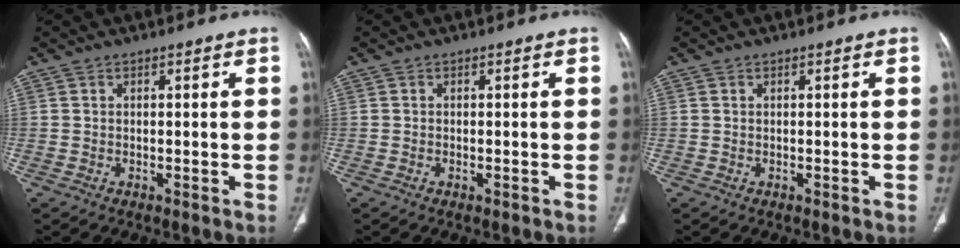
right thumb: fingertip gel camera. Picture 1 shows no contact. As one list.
[{"total": 0.5, "force": [-0.2, 0.3, 0.4], "torque": [-0.011, 0.003, -0.002]}, {"total": 0.0}]